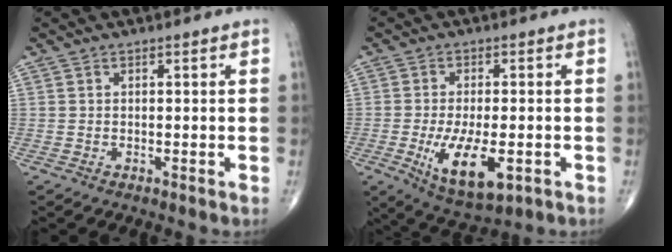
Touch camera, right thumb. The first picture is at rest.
{"total": 11.1, "force": [-3.4, 4.6, 9.6], "torque": [-0.161, -0.012, -0.046]}